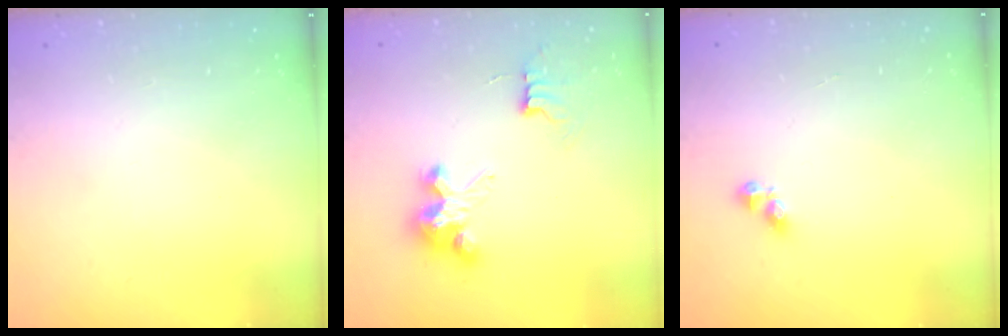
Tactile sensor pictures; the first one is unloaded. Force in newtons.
{"total": 8.9, "press": 8.9, "slide": 0.7}
{"total": 3.4, "press": 3.4, "slide": 0.6}